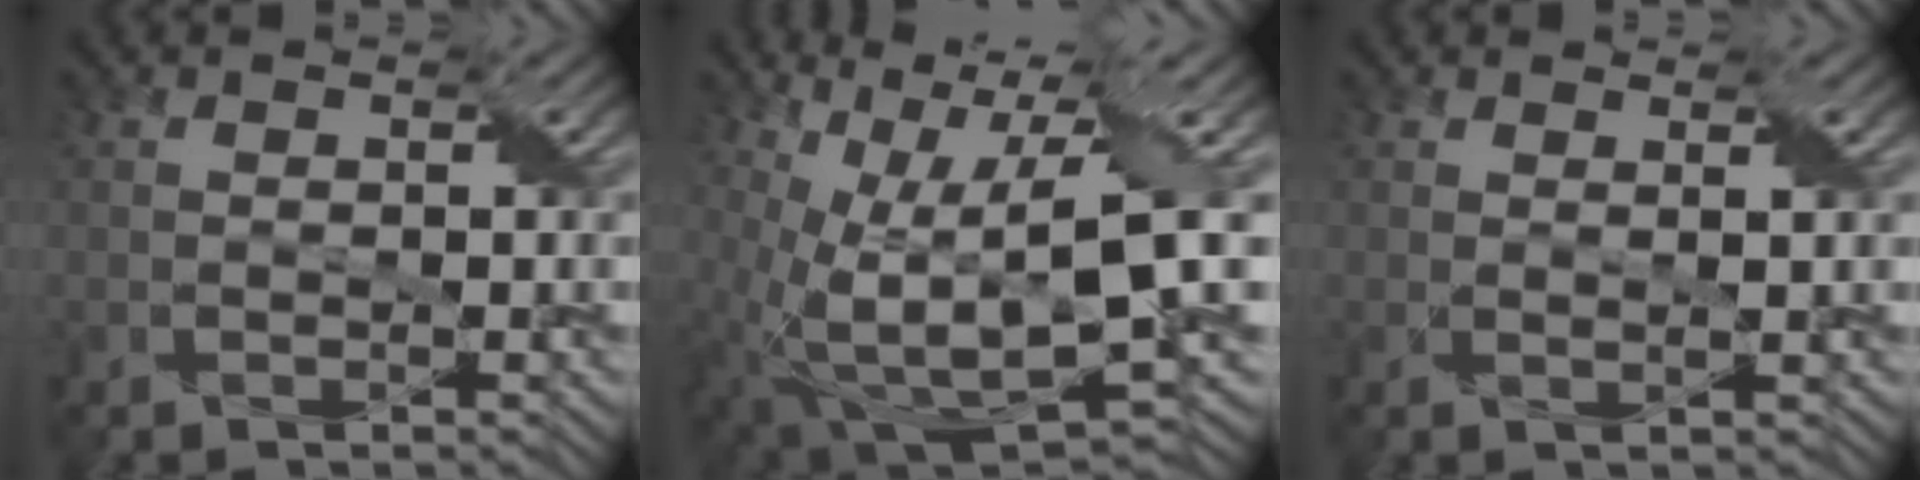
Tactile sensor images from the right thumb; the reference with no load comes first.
{"total": 15.1, "force": [3.0, 5.8, 13.7], "torque": [-0.256, -0.021, 0.080]}
{"total": 1.3, "force": [0.9, 0.0, 1.0], "torque": [-0.023, 0.004, 0.011]}